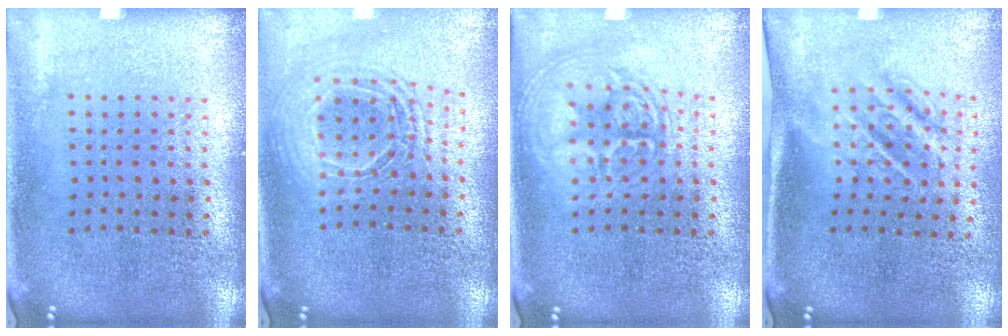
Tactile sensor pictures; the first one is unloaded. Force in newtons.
{"total": 1.7, "press": 1.5, "slide": 0.9}
{"total": 2.6, "press": 2.6, "slide": 0.2}
{"total": 1.7, "press": 1.1, "slide": 1.2}